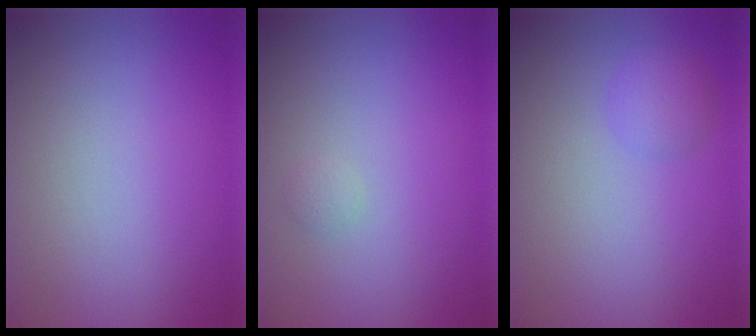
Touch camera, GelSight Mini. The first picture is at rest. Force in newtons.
{"total": 0.6, "press": 0.6, "slide": 0.0}
{"total": 1.9, "press": 1.9, "slide": 0.1}